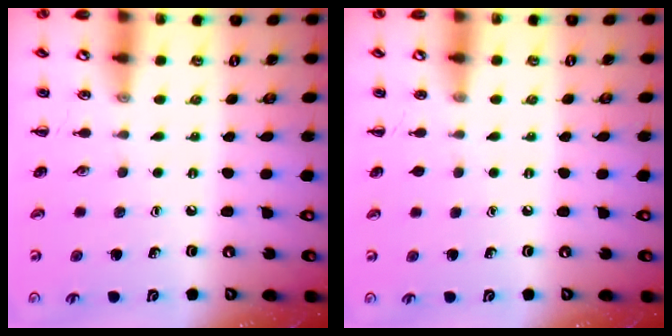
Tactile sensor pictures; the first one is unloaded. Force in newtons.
{"total": 0.0}